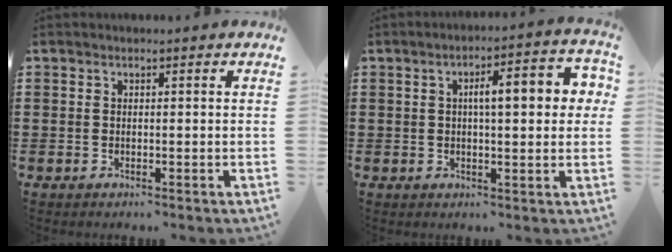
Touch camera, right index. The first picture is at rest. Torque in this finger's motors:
{"motor_torque": [1.55, -0.18, 0.44, 0.09]}